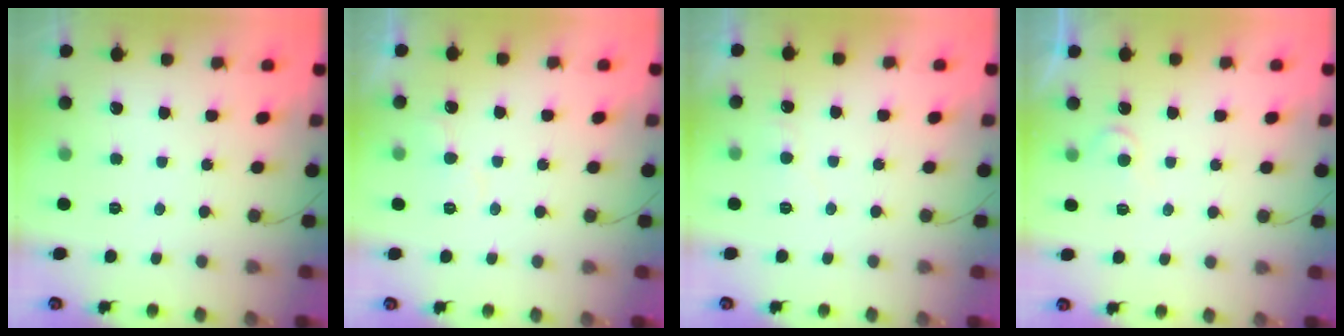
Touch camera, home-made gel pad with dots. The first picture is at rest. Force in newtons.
{"total": 5.4, "press": 5.4, "slide": 0.4}
{"total": 6.3, "press": 6.3, "slide": 0.5}
{"total": 4.5, "press": 4.5, "slide": 0.4}